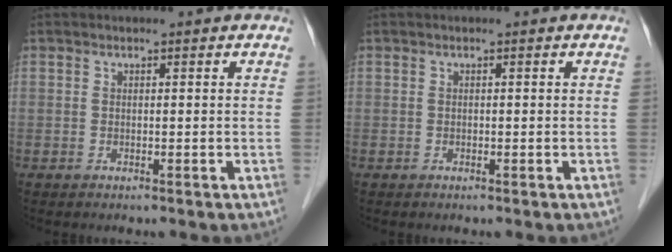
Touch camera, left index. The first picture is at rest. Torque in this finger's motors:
{"motor_torque": [-0.13, -0.02, -0.02, 0.00]}